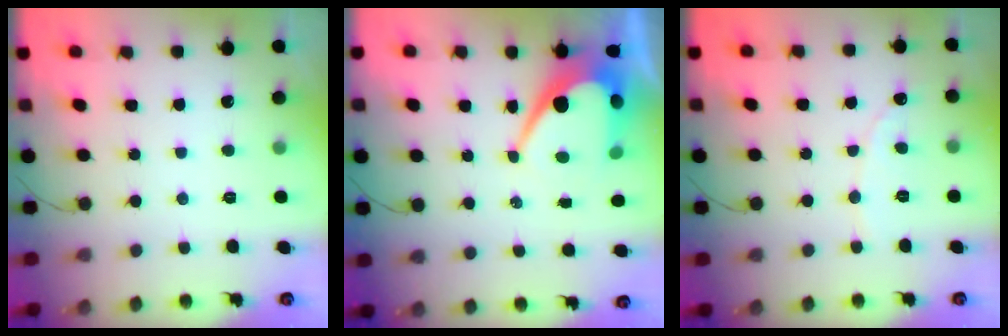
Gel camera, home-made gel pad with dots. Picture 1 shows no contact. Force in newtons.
{"total": 11.7, "press": 11.6, "slide": 1.3}
{"total": 2.1, "press": 2.1, "slide": 0.1}